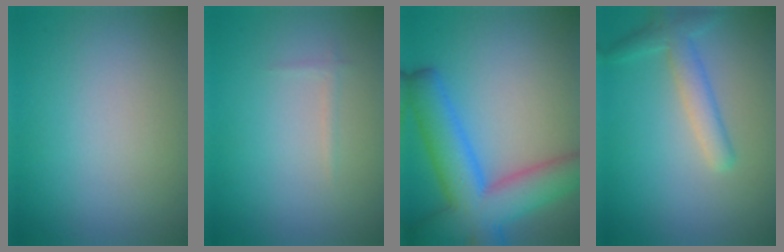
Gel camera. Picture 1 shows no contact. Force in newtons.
{"total": 0.5, "press": 0.5, "slide": 0.1}
{"total": 9.6, "press": 9.6, "slide": 0.4}
{"total": 2.9, "press": 2.9, "slide": 0.1}